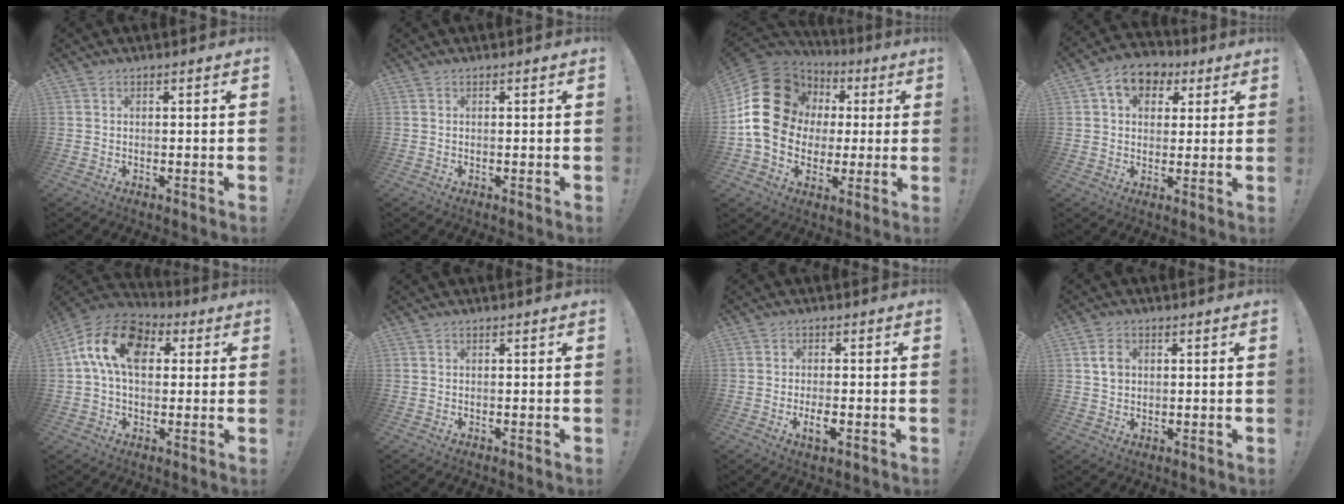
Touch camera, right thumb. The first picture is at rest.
{"total": 0.0}
{"total": 22.5, "force": [2.7, 18.7, 12.3], "torque": [-0.204, 0.001, 0.078]}
{"total": 9.5, "force": [3.8, 7.1, 5.0], "torque": [-0.078, -0.005, 0.075]}
{"total": 16.2, "force": [4.2, 10.3, 11.7], "torque": [-0.214, 0.012, 0.077]}
{"total": 0.0}
{"total": 3.9, "force": [-1.5, 1.4, 3.3], "torque": [-0.053, 0.002, -0.026]}
{"total": 4.2, "force": [0.9, 3.2, 2.4], "torque": [-0.034, 0.001, 0.016]}